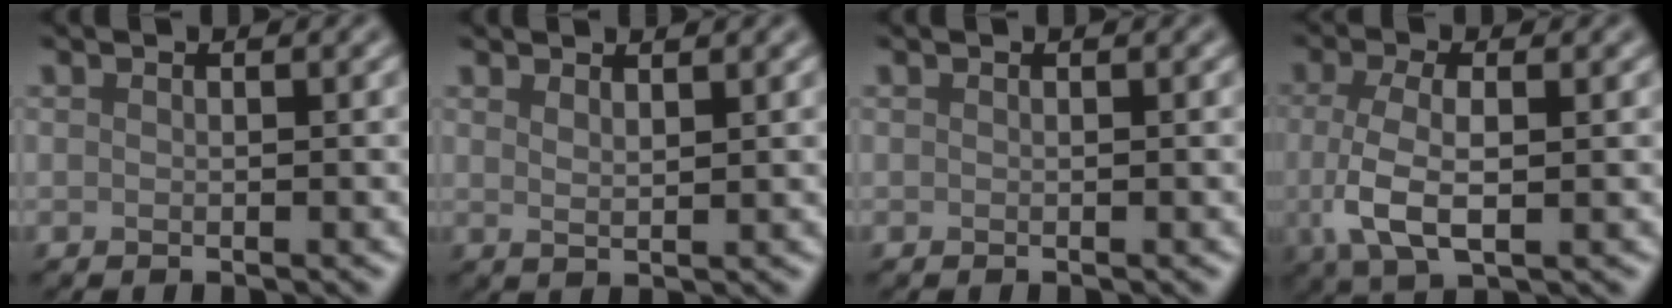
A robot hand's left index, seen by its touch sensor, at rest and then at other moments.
{"total": 1.5, "force": [1.2, 0.4, 0.8], "torque": [-0.009, -0.001, 0.018]}
{"total": 0.0}
{"total": 5.0, "force": [-0.3, 2.1, 4.5], "torque": [-0.104, -0.006, -0.007]}